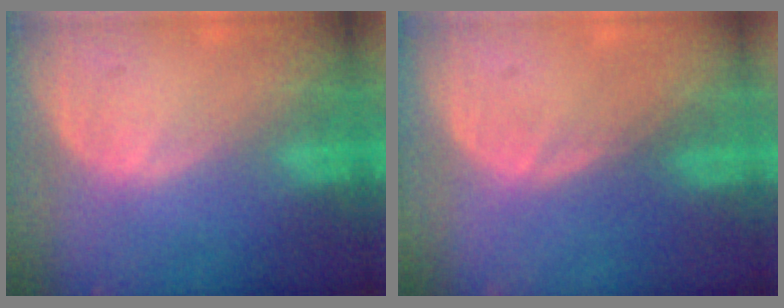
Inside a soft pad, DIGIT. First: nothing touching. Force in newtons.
{"total": 0.6, "press": 0.4, "slide": 0.4}